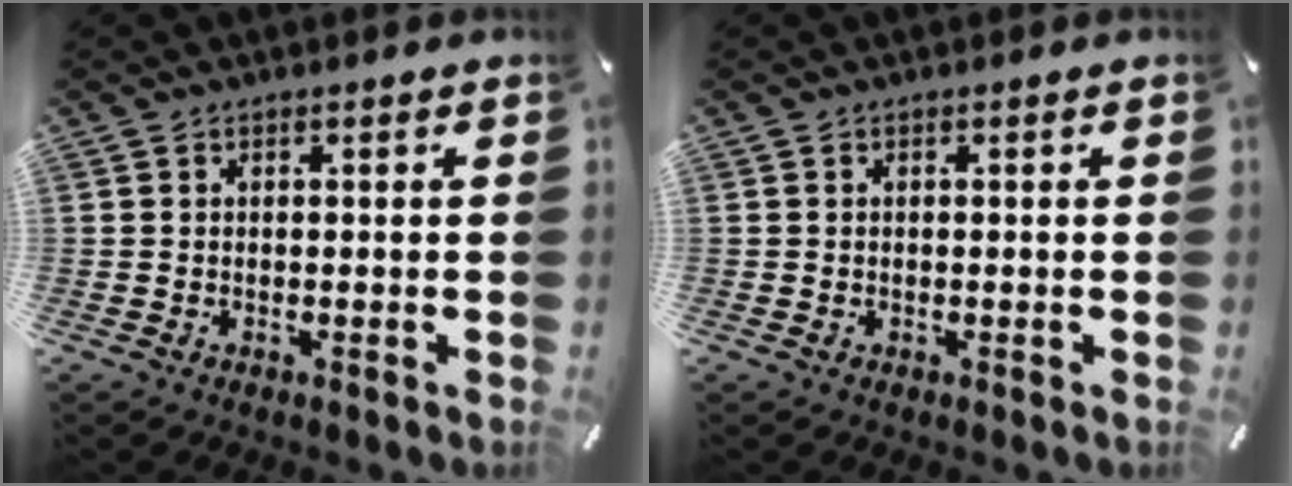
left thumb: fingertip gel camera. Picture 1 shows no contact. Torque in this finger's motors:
{"motor_torque": [-0.21, 0.20, -0.08, 0.06, 0.00]}